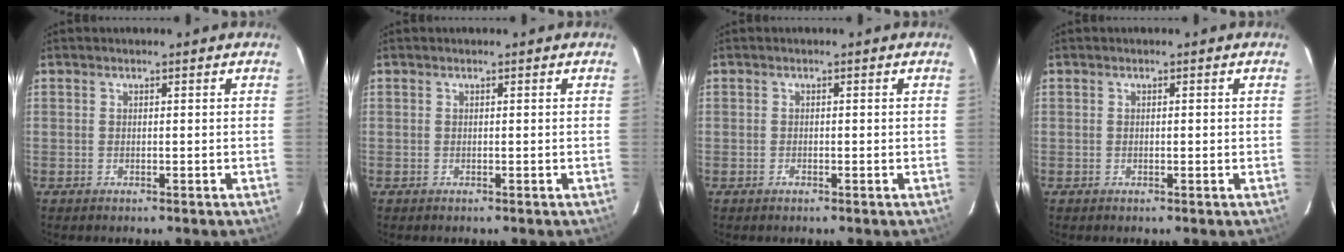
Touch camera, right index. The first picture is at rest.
{"total": 0.0}
{"total": 0.9, "force": [-0.4, 0.5, 0.6], "torque": [-0.010, 0.002, -0.005]}
{"total": 0.8, "force": [-0.1, 0.3, 0.8], "torque": [-0.018, 0.002, 0.001]}